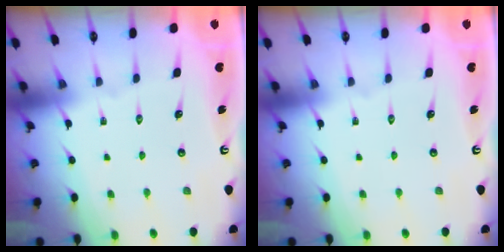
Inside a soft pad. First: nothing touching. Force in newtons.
{"total": 0.0}